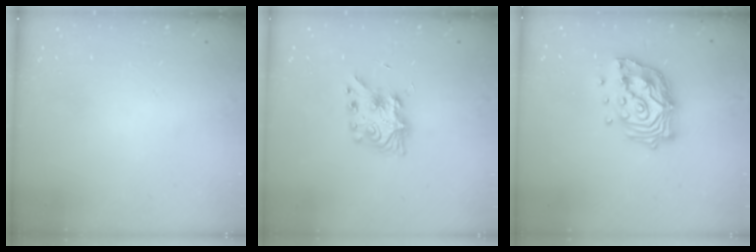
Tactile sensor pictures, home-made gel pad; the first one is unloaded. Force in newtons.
{"total": 8.2, "press": 8.1, "slide": 0.3}
{"total": 16.1, "press": 16.0, "slide": 1.8}